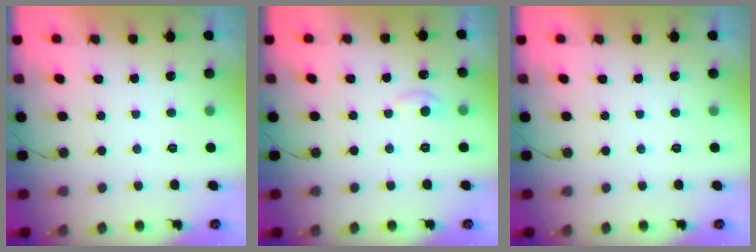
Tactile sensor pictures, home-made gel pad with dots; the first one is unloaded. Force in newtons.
{"total": 5.9, "press": 5.9, "slide": 0.8}
{"total": 0.0}